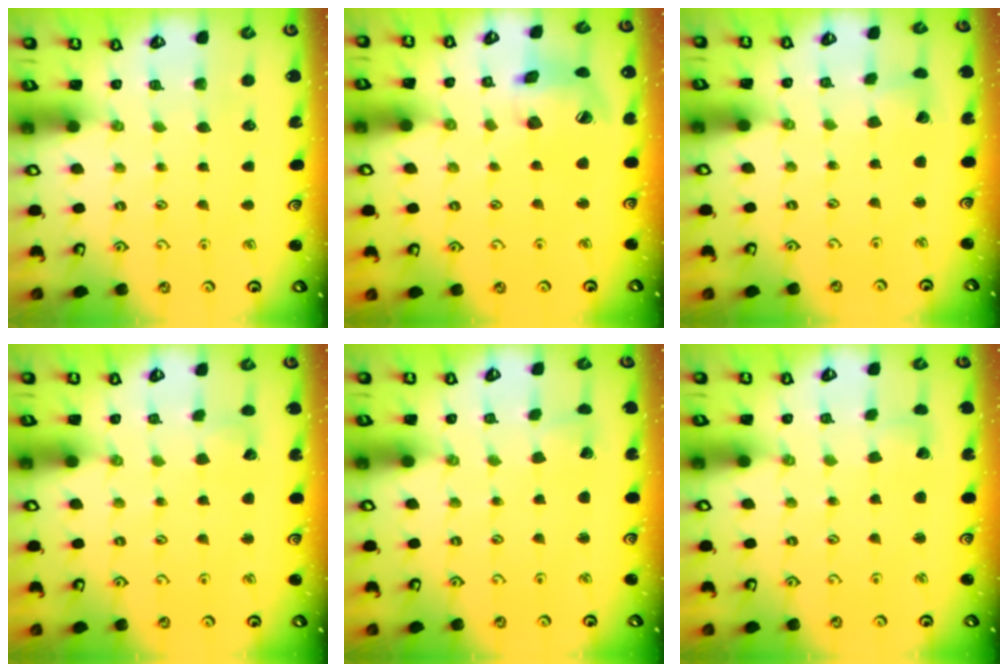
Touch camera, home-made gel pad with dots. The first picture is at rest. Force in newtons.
{"total": 14.8, "press": 14.6, "slide": 2.3}
{"total": 2.8, "press": 2.8, "slide": 0.3}
{"total": 3.9, "press": 3.9, "slide": 0.3}
{"total": 1.5, "press": 1.5, "slide": 0.2}
{"total": 2.1, "press": 2.1, "slide": 0.2}